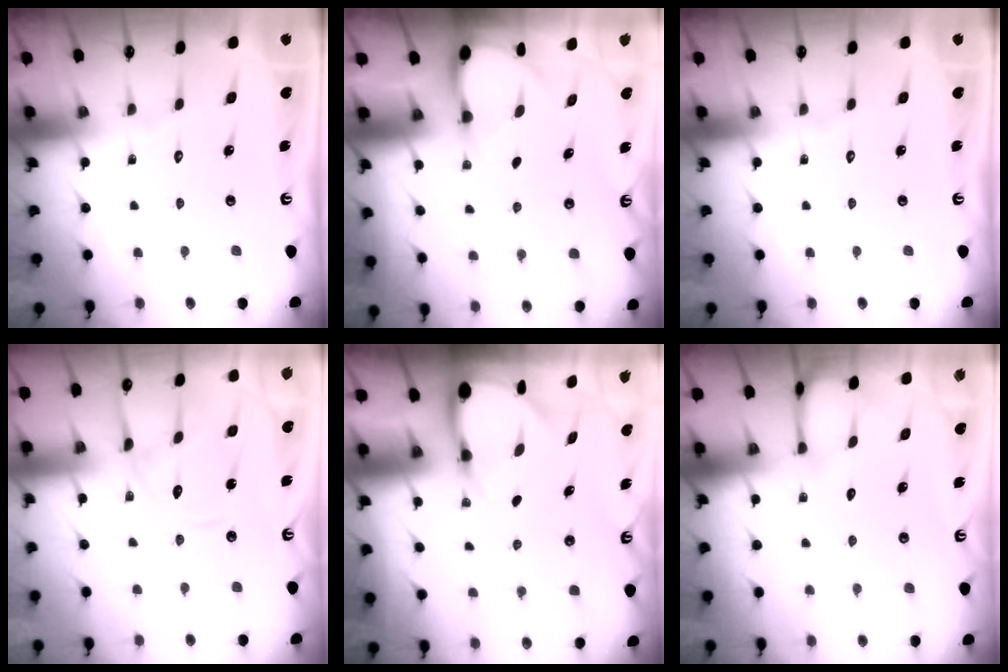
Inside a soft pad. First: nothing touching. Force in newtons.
{"total": 2.9, "press": 2.9, "slide": 0.3}
{"total": 0.0}
{"total": 12.5, "press": 12.5, "slide": 1.1}
{"total": 4.3, "press": 4.3, "slide": 0.4}
{"total": 4.1, "press": 4.0, "slide": 0.5}